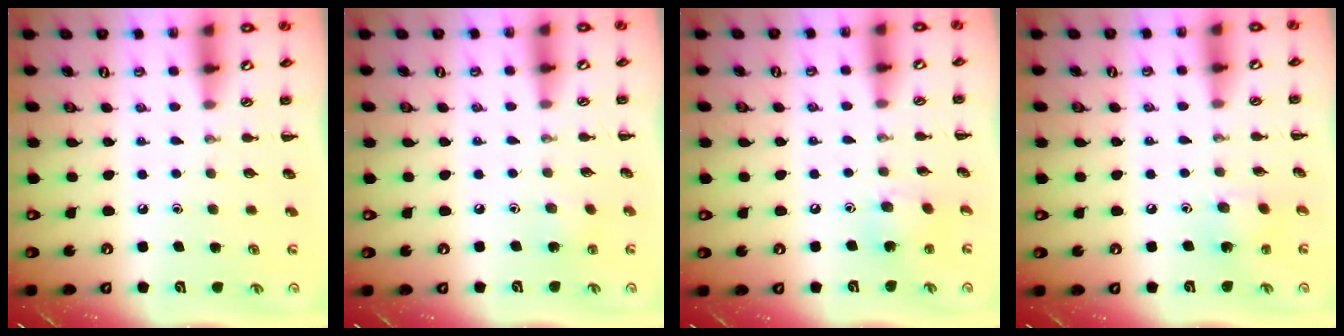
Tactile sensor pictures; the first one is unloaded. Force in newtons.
{"total": 3.9, "press": 3.7, "slide": 1.1}
{"total": 7.6, "press": 7.4, "slide": 1.9}
{"total": 2.9, "press": 2.8, "slide": 0.5}